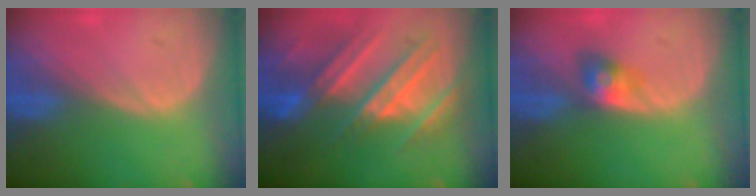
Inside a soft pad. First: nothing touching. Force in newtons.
{"total": 10.0, "press": 9.5, "slide": 2.9}
{"total": 3.3, "press": 3.3, "slide": 0.3}